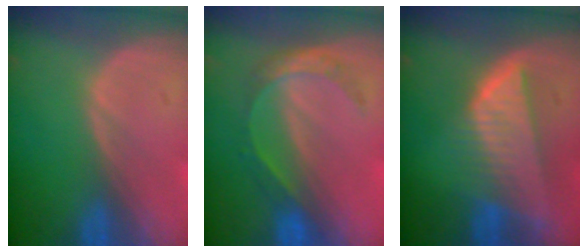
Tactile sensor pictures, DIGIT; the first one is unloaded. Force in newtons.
{"total": 5.7, "press": 4.9, "slide": 2.9}
{"total": 8.2, "press": 7.2, "slide": 3.9}